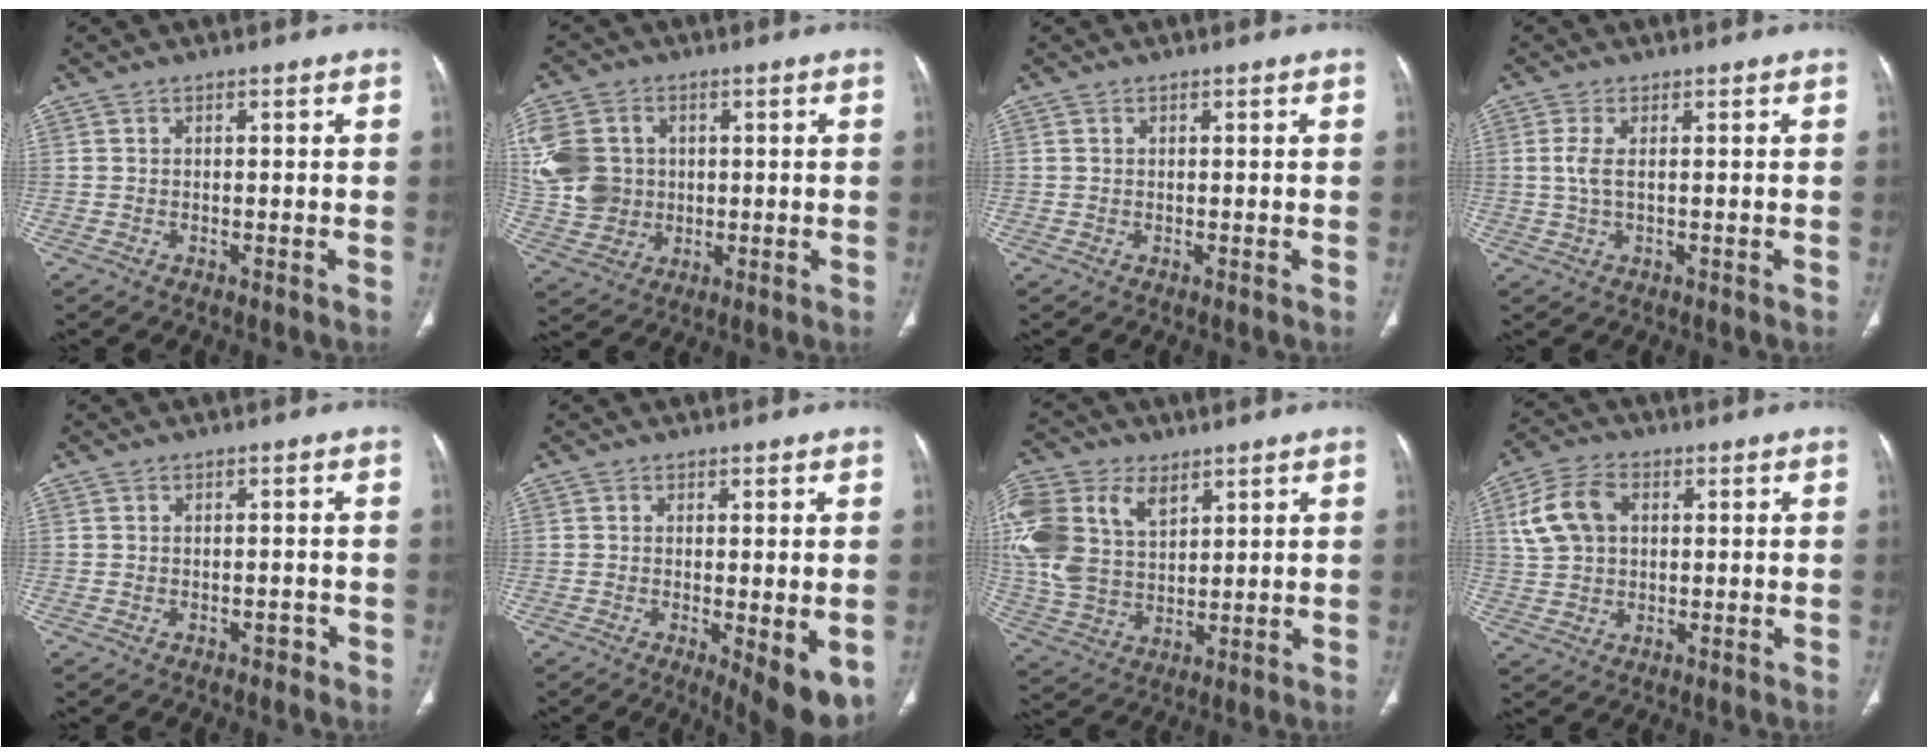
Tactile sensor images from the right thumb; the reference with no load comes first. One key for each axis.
{"total": 13.0, "fx": 1.8, "fy": 11.0, "fz": 6.6, "tx": -0.133, "ty": 0.007, "tz": 0.045}
{"total": 0.0}
{"total": 3.0, "fx": 0.3, "fy": 1.1, "fz": 2.7, "tx": -0.077, "ty": 0.002, "tz": 0.008}
{"total": 1.1, "fx": -0.8, "fy": 0.7, "fz": 0.4, "tx": -0.002, "ty": 0.006, "tz": -0.012}
{"total": 8.4, "fx": -2.5, "fy": 2.5, "fz": 7.7, "tx": -0.102, "ty": -0.022, "tz": -0.032}
{"total": 19.4, "fx": 7.3, "fy": 13.0, "fz": 12.4, "tx": -0.291, "ty": 0.003, "tz": 0.143}
{"total": 9.2, "fx": 2.3, "fy": 6.4, "fz": 6.2, "tx": -0.118, "ty": 0.013, "tz": 0.043}